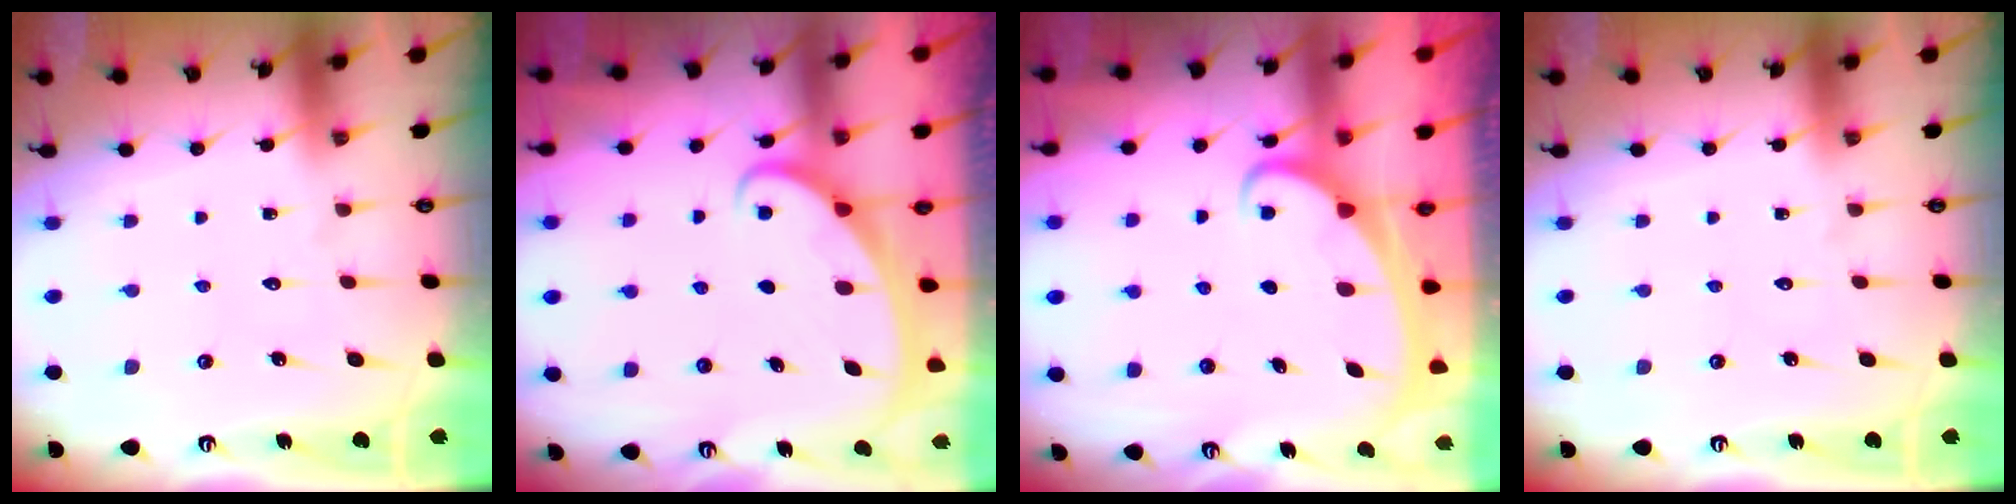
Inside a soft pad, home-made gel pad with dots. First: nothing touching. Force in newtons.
{"total": 2.1, "press": 2.1, "slide": 0.1}
{"total": 2.0, "press": 2.0, "slide": 0.2}
{"total": 0.0}